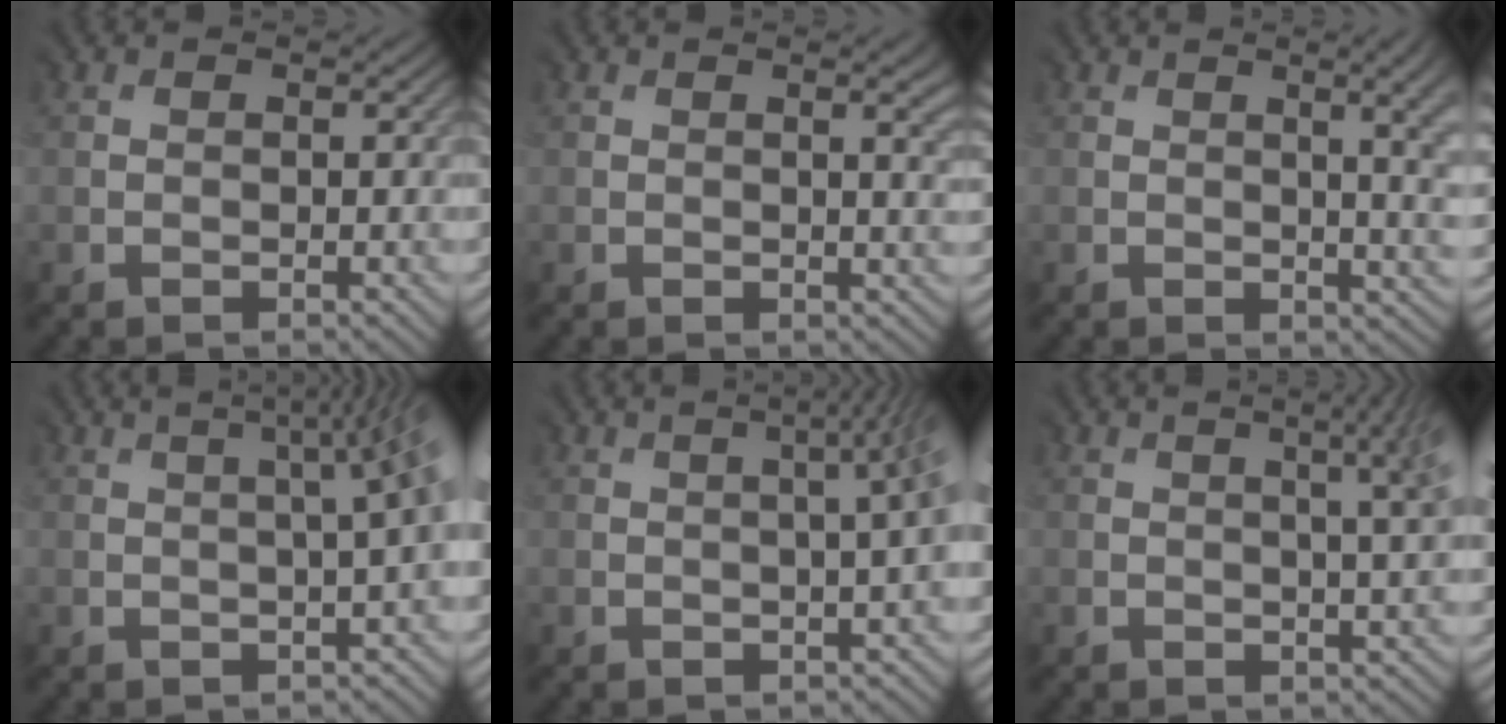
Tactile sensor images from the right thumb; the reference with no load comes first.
{"total": 3.2, "force": [0.7, 1.0, 3.0], "torque": [-0.021, 0.000, 0.008]}
{"total": 8.2, "force": [1.1, 3.3, 7.4], "torque": [-0.053, 0.032, 0.003]}
{"total": 7.3, "force": [0.9, 1.8, 7.0], "torque": [-0.038, 0.054, -0.008]}
{"total": 5.7, "force": [0.3, 1.4, 5.5], "torque": [-0.021, 0.035, -0.014]}
{"total": 5.7, "force": [1.6, 1.5, 5.3], "torque": [-0.035, 0.031, 0.001]}